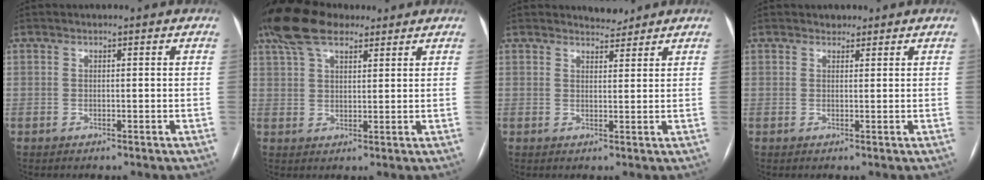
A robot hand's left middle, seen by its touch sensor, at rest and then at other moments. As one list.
[{"total": 10.2, "force": [7.5, 4.0, 5.6], "torque": [-0.117, 0.044, 0.141]}, {"total": 2.4, "force": [2.3, 0.5, 0.0], "torque": [0.001, -0.005, 0.036]}, {"total": 1.1, "force": [0.9, 0.7, 0.0], "torque": [0.001, 0.001, 0.010]}]